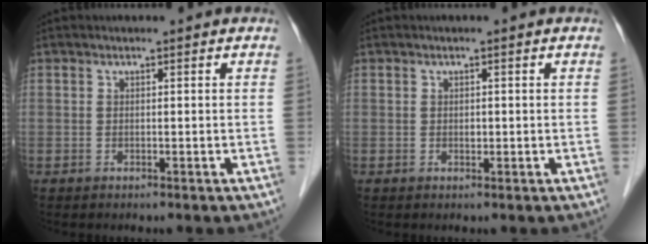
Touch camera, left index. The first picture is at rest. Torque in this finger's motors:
{"motor_torque": [0.09, 0.04, 0.00, 0.00]}